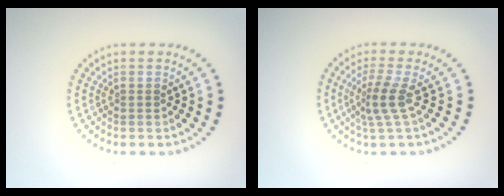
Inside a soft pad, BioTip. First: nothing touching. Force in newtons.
{"total": 2.6, "press": 1.8, "slide": 1.8}